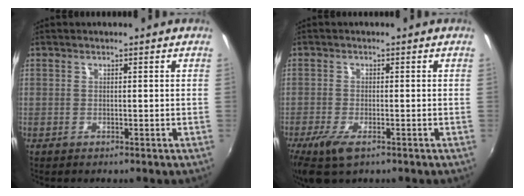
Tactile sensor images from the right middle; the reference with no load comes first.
{"total": 5.6, "force": [-3.3, 2.0, 4.1], "torque": [-0.096, -0.022, -0.061]}